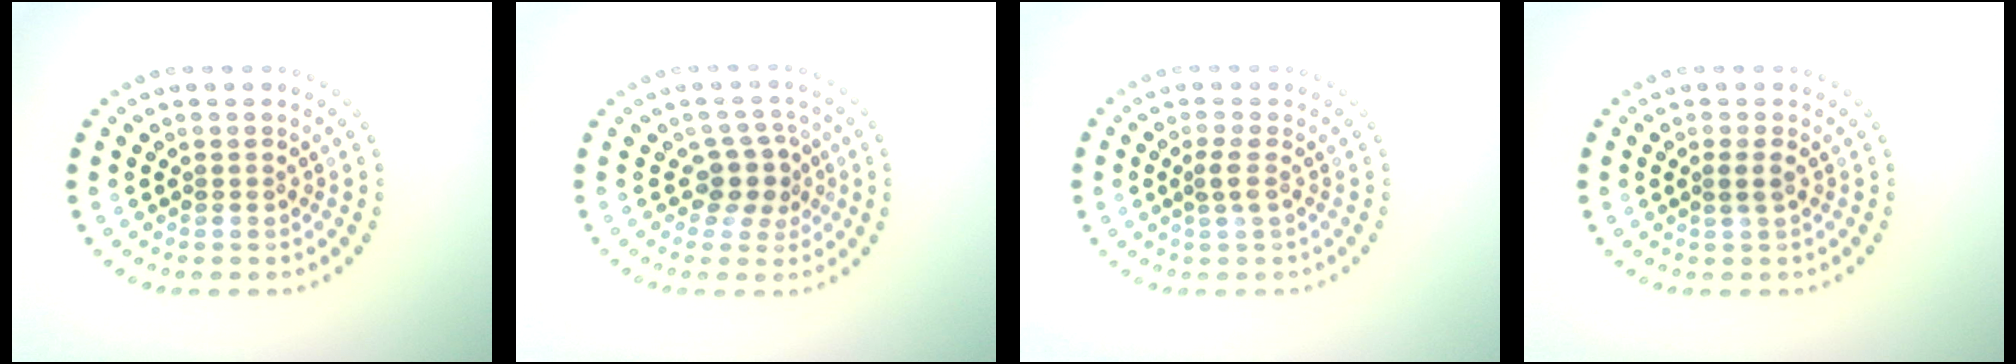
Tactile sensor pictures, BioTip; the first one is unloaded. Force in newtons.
{"total": 2.9, "press": 2.2, "slide": 1.9}
{"total": 1.2, "press": 1.0, "slide": 0.7}
{"total": 1.0, "press": 0.8, "slide": 0.5}